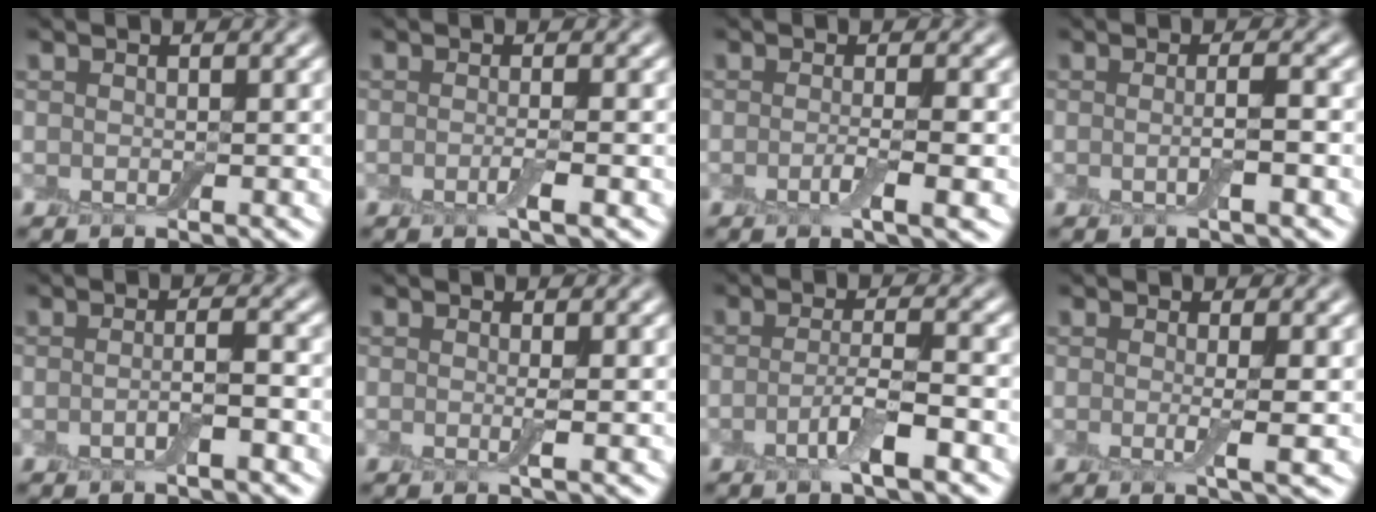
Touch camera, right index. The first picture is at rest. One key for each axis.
{"total": 1.7, "fx": -0.4, "fy": 0.3, "fz": 1.6, "tx": -0.029, "ty": -0.006, "tz": -0.012}
{"total": 2.4, "fx": -0.6, "fy": 0.4, "fz": 2.3, "tx": -0.041, "ty": -0.004, "tz": -0.015}
{"total": 2.2, "fx": -0.3, "fy": 0.4, "fz": 2.2, "tx": -0.040, "ty": -0.005, "tz": -0.011}
{"total": 2.0, "fx": -0.6, "fy": 0.4, "fz": 1.9, "tx": -0.035, "ty": 0.001, "tz": -0.016}
{"total": 1.0, "fx": 0.0, "fy": 0.1, "fz": 1.0, "tx": -0.019, "ty": -0.004, "tz": -0.004}
{"total": 3.6, "fx": -1.4, "fy": 0.7, "fz": 3.2, "tx": -0.061, "ty": 0.004, "tz": -0.033}
{"total": 2.4, "fx": -0.1, "fy": 0.4, "fz": 2.3, "tx": -0.040, "ty": -0.009, "tz": -0.008}